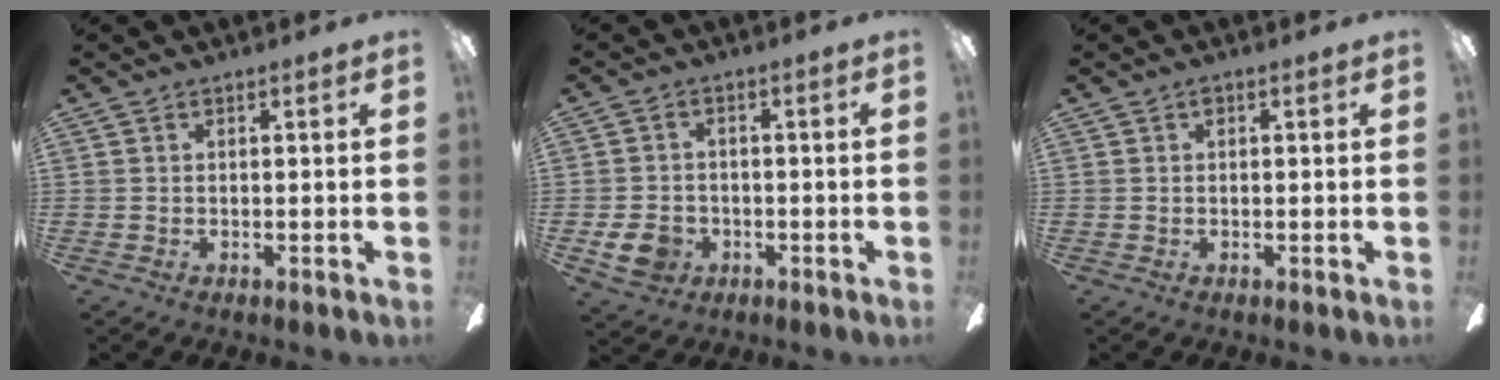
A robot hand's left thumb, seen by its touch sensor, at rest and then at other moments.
{"total": 6.7, "force": [-2.2, 5.4, 3.3], "torque": [-0.072, 0.014, -0.041]}
{"total": 0.9, "force": [0.4, 0.6, 0.5], "torque": [-0.003, 0.000, 0.005]}